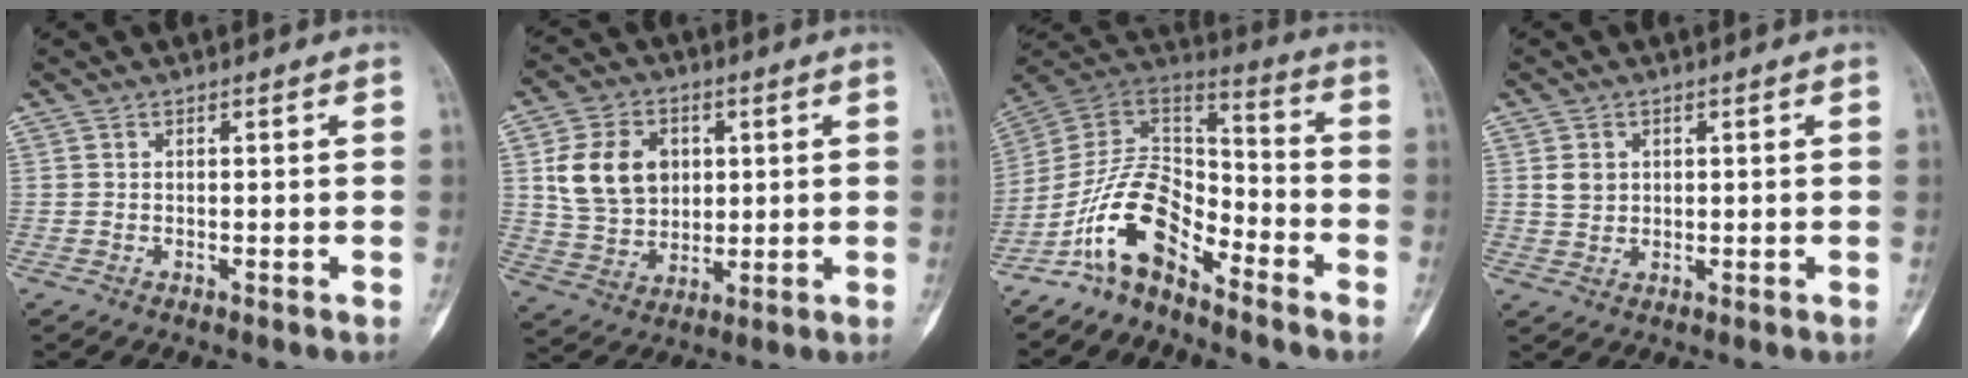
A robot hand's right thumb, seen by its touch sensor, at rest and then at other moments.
{"total": 13.1, "force": [2.9, 10.2, 7.7], "torque": [-0.105, -0.005, 0.059]}
{"total": 13.3, "force": [-8.7, 6.5, 7.8], "torque": [-0.119, 0.097, -0.176]}
{"total": 3.0, "force": [0.8, 2.5, 1.4], "torque": [-0.014, -0.002, 0.019]}